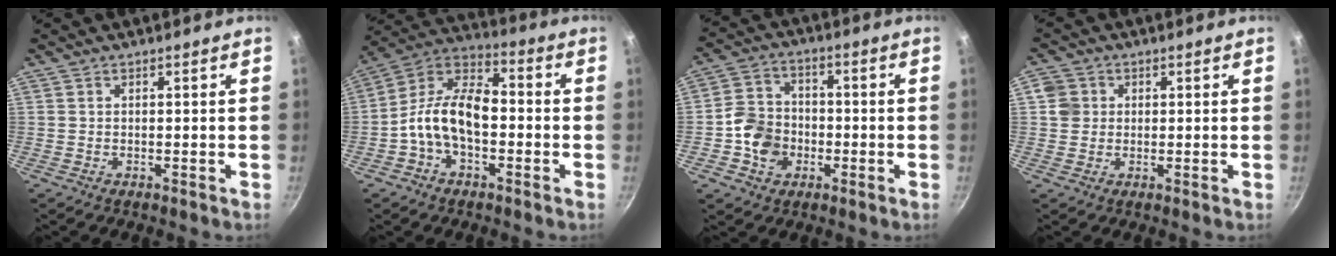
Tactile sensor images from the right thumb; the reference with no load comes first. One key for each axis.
{"total": 13.8, "fx": -2.3, "fy": 8.3, "fz": 10.9, "tx": -0.190, "ty": 0.045, "tz": -0.049}
{"total": 9.5, "fx": -2.4, "fy": 7.8, "fz": 4.8, "tx": -0.063, "ty": 0.023, "tz": -0.047}
{"total": 4.1, "fx": 0.8, "fy": 3.8, "fz": 1.2, "tx": -0.004, "ty": 0.002, "tz": 0.013}